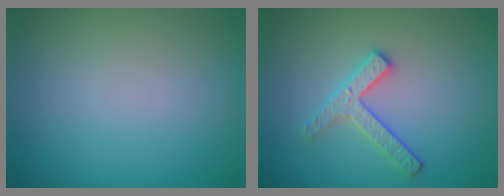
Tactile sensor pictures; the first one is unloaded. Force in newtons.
{"total": 2.6, "press": 2.4, "slide": 0.9}